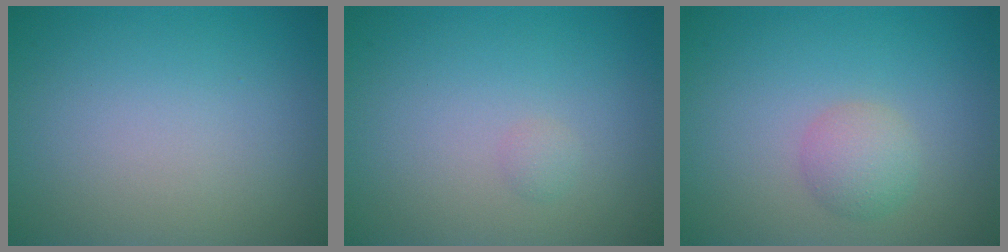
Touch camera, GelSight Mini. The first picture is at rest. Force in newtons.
{"total": 0.6, "press": 0.6, "slide": 0.1}
{"total": 2.2, "press": 2.2, "slide": 0.0}